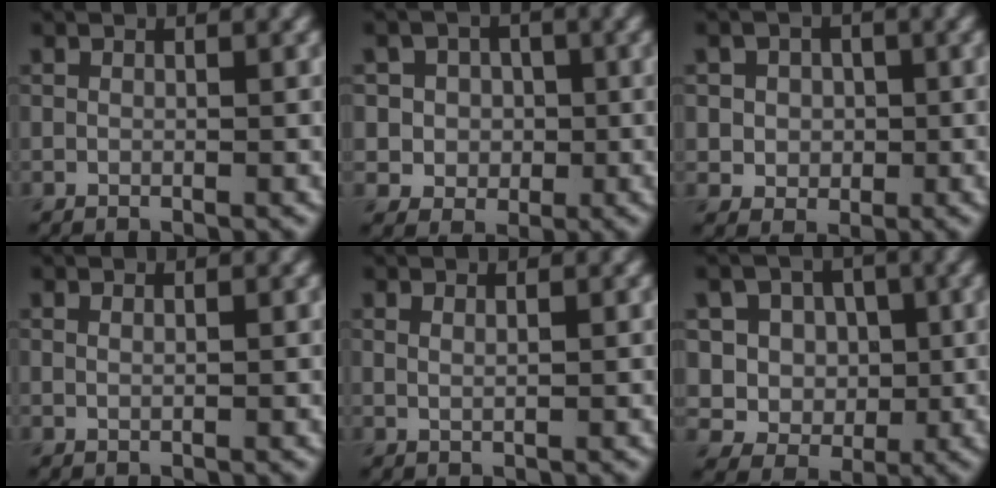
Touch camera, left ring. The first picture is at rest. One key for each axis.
{"total": 4.7, "fx": 0.9, "fy": 4.3, "fz": 1.6, "tx": -0.018, "ty": 0.013, "tz": 0.007}
{"total": 3.4, "fx": 0.5, "fy": 3.0, "fz": 1.5, "tx": -0.017, "ty": 0.007, "tz": 0.002}
{"total": 0.5, "fx": 0.3, "fy": 0.2, "fz": 0.4, "tx": -0.009, "ty": -0.002, "tz": 0.002}
{"total": 0.8, "fx": 0.5, "fy": 0.3, "fz": 0.6, "tx": -0.009, "ty": -0.001, "tz": 0.006}
{"total": 5.3, "fx": 1.1, "fy": 4.7, "fz": 2.2, "tx": -0.032, "ty": 0.004, "tz": 0.021}